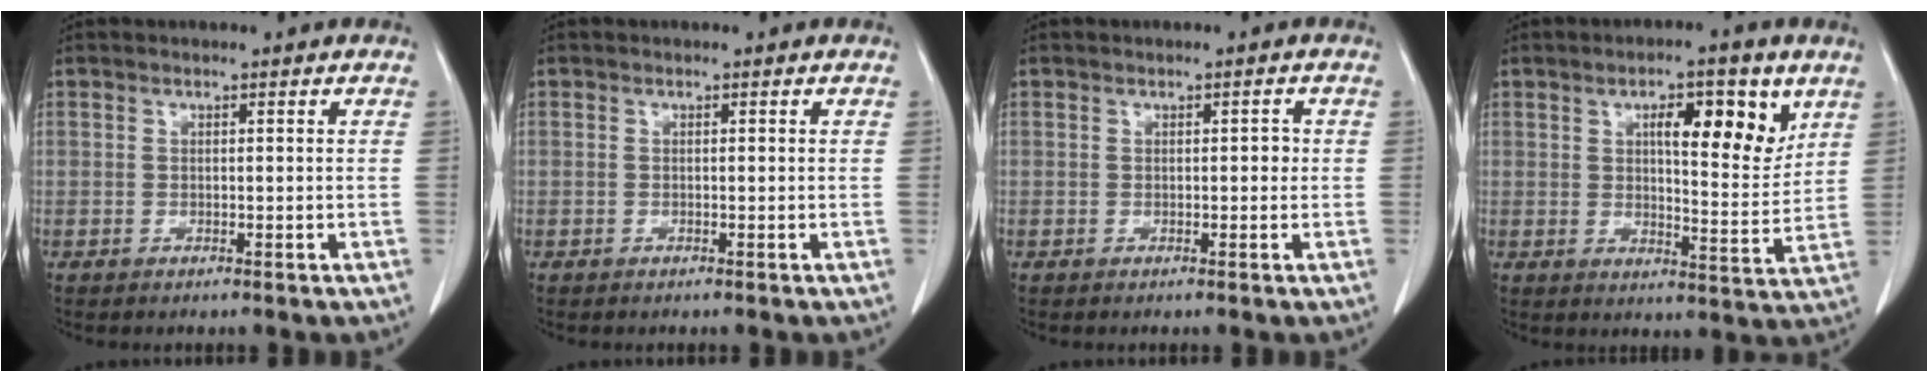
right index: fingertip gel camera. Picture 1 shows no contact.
{"total": 0.0}
{"total": 1.2, "force": [0.0, 0.7, 1.0], "torque": [-0.010, 0.007, 0.000]}
{"total": 10.0, "force": [4.6, 2.8, 8.4], "torque": [-0.121, 0.000, 0.066]}